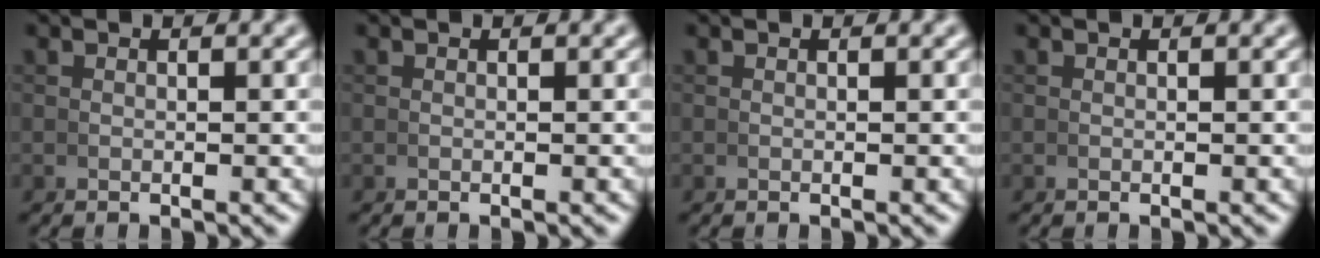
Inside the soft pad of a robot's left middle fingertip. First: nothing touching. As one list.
[{"total": 0.0}, {"total": 0.0}, {"total": 0.0}]